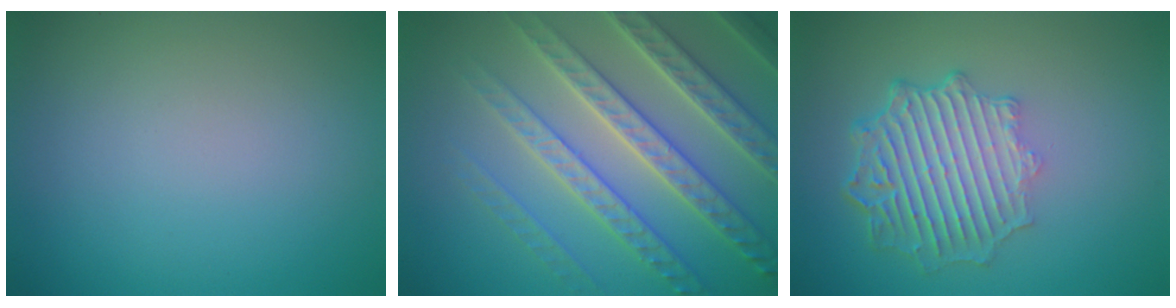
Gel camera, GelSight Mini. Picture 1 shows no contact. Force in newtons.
{"total": 7.1, "press": 6.9, "slide": 1.8}
{"total": 6.4, "press": 4.9, "slide": 4.2}